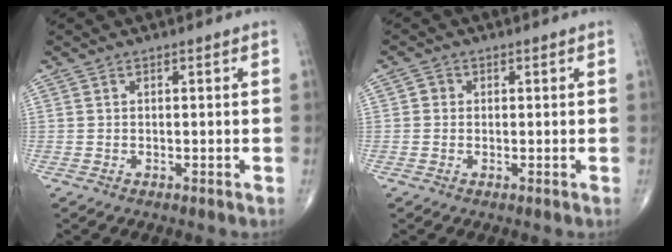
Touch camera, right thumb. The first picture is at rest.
{"total": 1.4, "force": [0.1, 1.3, 0.4], "torque": [0.000, 0.002, -0.002]}